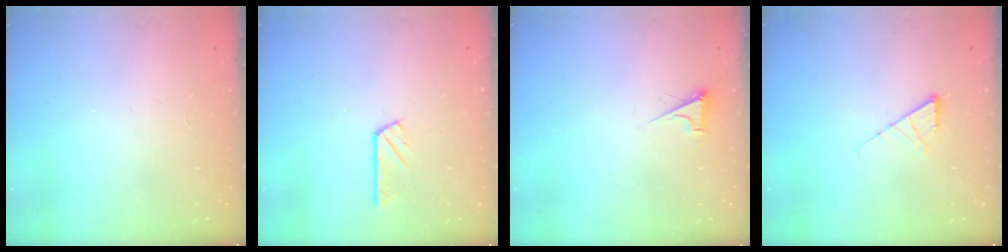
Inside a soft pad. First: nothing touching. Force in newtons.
{"total": 3.5, "press": 3.4, "slide": 0.4}
{"total": 3.4, "press": 3.4, "slide": 0.4}
{"total": 5.0, "press": 5.0, "slide": 0.7}